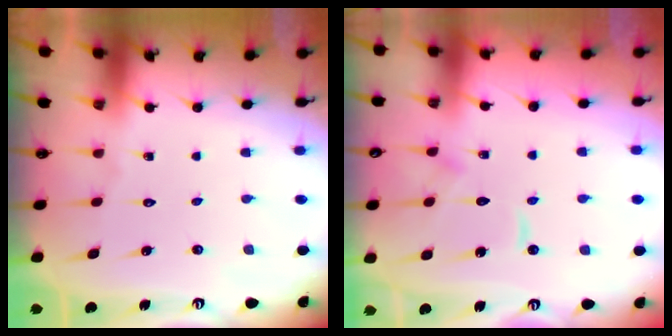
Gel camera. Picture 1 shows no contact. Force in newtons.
{"total": 9.6, "press": 9.6, "slide": 0.9}